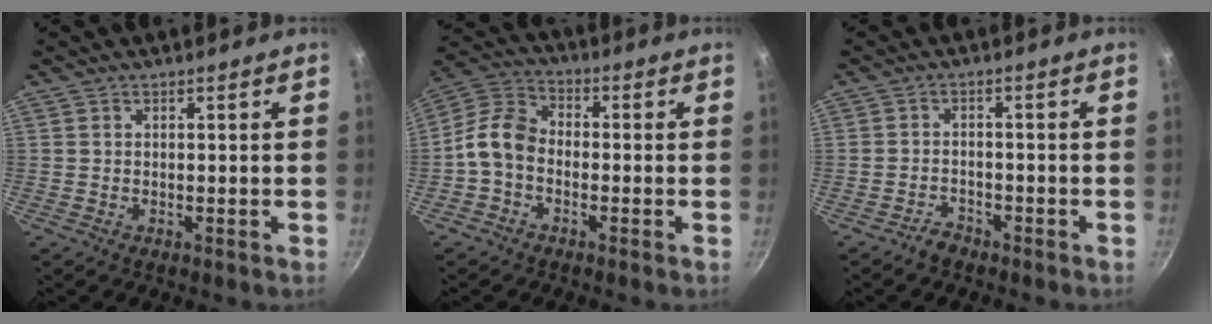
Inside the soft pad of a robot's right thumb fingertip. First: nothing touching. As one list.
[{"total": 8.2, "force": [-2.3, 5.8, 5.2], "torque": [-0.097, 0.038, -0.066]}, {"total": 2.5, "force": [-2.2, 1.1, 0.6], "torque": [-0.003, 0.025, -0.036]}]